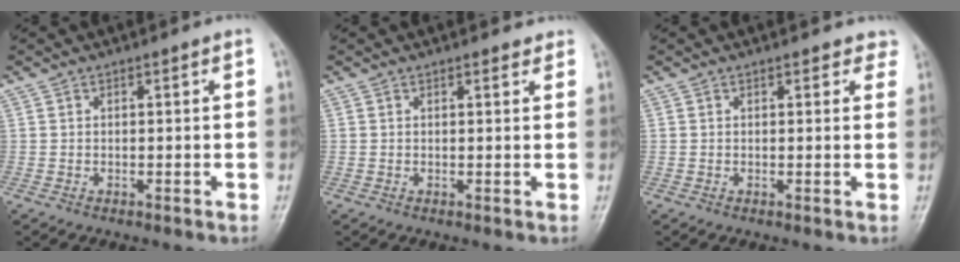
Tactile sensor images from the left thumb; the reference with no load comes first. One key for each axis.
{"total": 1.3, "fx": 1.1, "fy": 0.6, "fz": 0.3, "tx": 0.009, "ty": -0.004, "tz": 0.012}
{"total": 2.8, "fx": 2.3, "fy": 1.4, "fz": 0.6, "tx": 0.025, "ty": -0.007, "tz": 0.011}